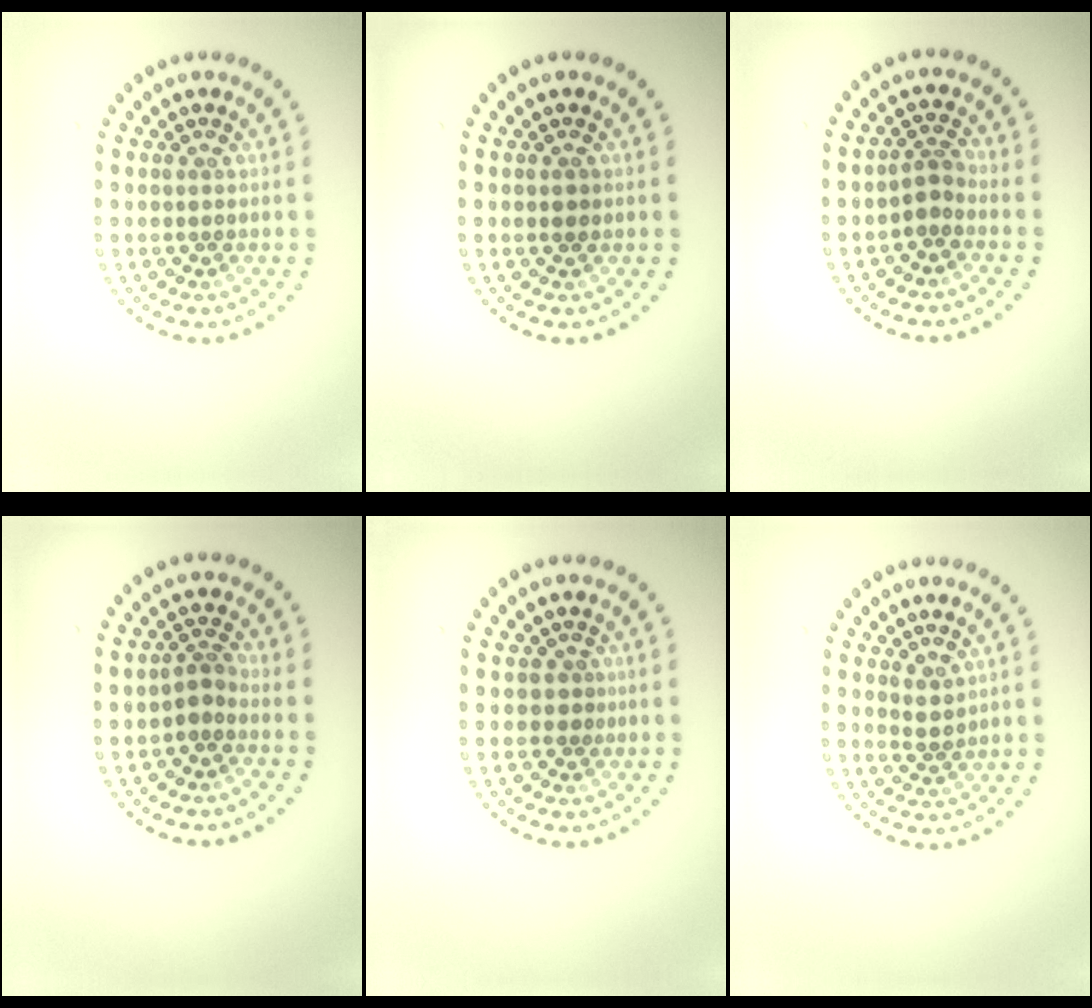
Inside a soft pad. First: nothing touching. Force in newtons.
{"total": 0.7, "press": 0.6, "slide": 0.2}
{"total": 1.6, "press": 1.2, "slide": 1.0}
{"total": 1.6, "press": 1.3, "slide": 1.0}
{"total": 0.9, "press": 0.6, "slide": 0.6}
{"total": 1.5, "press": 1.2, "slide": 0.9}